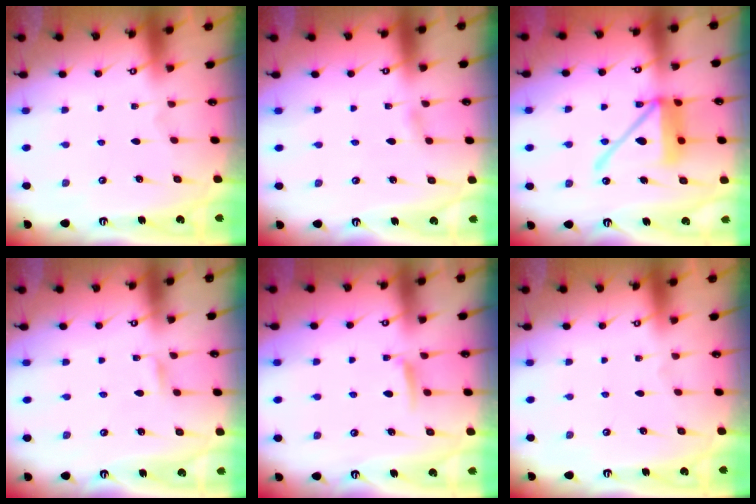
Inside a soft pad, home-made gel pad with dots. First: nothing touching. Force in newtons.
{"total": 2.6, "press": 2.6, "slide": 0.3}
{"total": 15.4, "press": 15.2, "slide": 2.3}
{"total": 1.8, "press": 1.8, "slide": 0.2}
{"total": 4.6, "press": 4.5, "slide": 0.6}
{"total": 0.0}